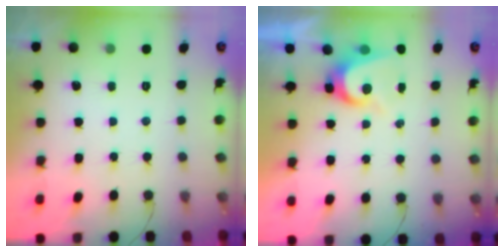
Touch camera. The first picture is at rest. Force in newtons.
{"total": 7.1, "press": 7.1, "slide": 0.8}